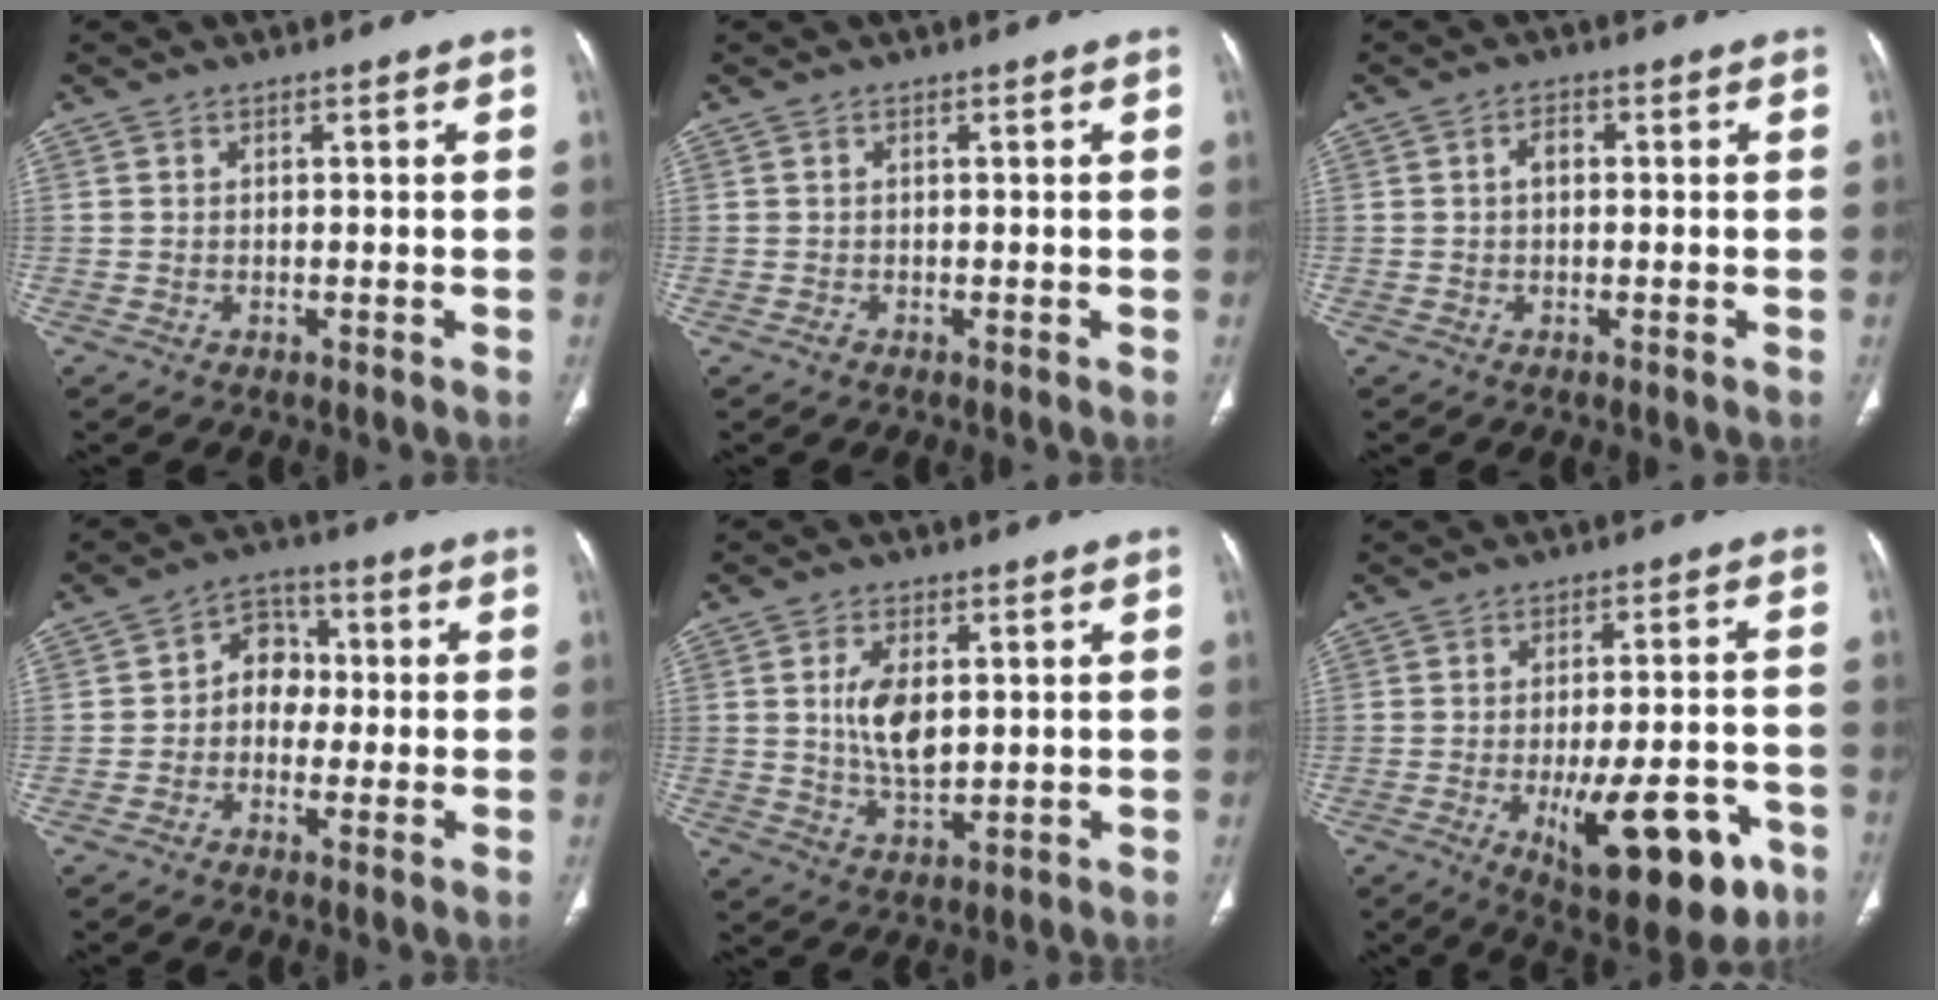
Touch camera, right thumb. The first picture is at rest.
{"total": 0.6, "force": [-0.4, 0.4, 0.2], "torque": [-0.004, 0.000, -0.010]}
{"total": 2.0, "force": [0.0, 1.4, 1.5], "torque": [-0.017, 0.010, -0.004]}
{"total": 6.8, "force": [-0.2, 5.4, 4.1], "torque": [-0.027, 0.024, -0.018]}
{"total": 7.8, "force": [1.3, 4.2, 6.5], "torque": [-0.113, -0.010, 0.028]}
{"total": 17.2, "force": [-7.2, 6.6, 14.1], "torque": [-0.162, 0.026, -0.084]}